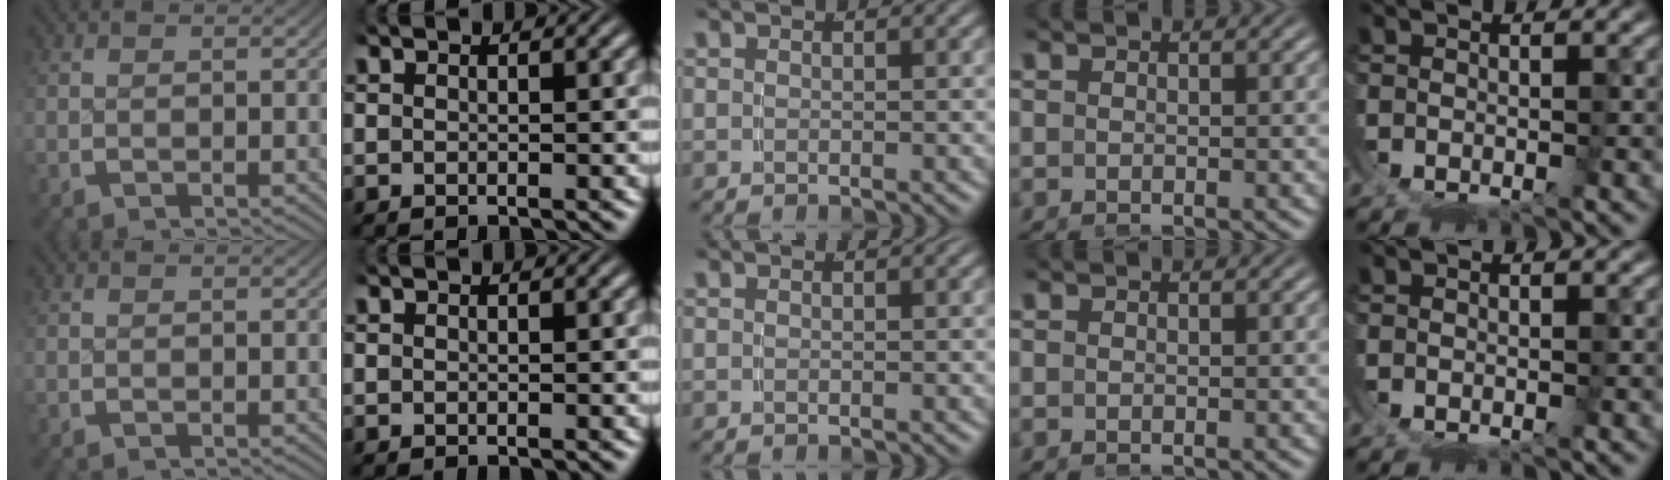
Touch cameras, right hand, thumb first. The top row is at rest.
{}